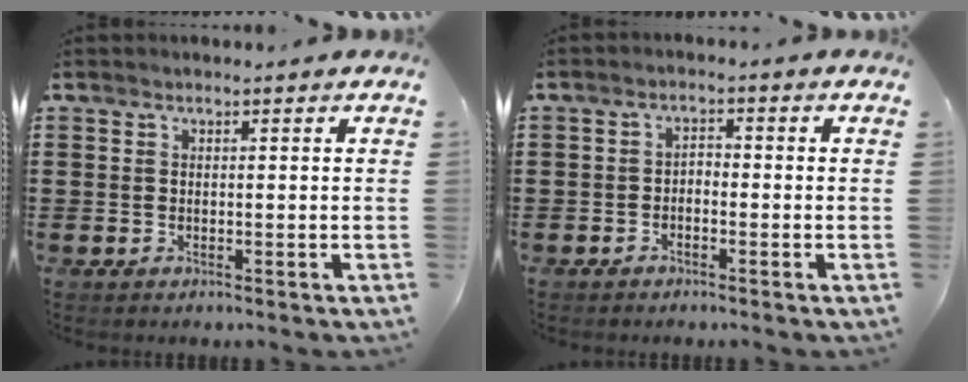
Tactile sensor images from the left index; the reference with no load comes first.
{"total": 1.6, "force": [-1.5, 0.4, 0.5], "torque": [-0.014, 0.003, -0.031]}